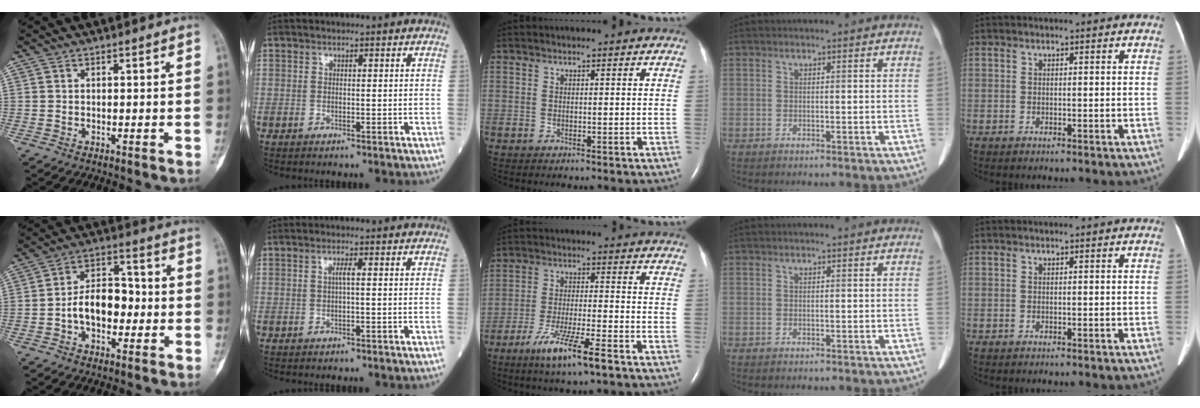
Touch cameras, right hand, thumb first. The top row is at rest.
{"thumb": {"total": 9.6, "force": [-1.8, 6.2, 7.1], "torque": [-0.090, 0.036, -0.041]}, "index": {"total": 1.1, "force": [0.0, -0.1, 1.1], "torque": [-0.023, 0.002, -0.001]}, "middle": {"total": 9.0, "force": [-5.5, 0.3, 7.1], "torque": [-0.135, -0.019, -0.098]}}